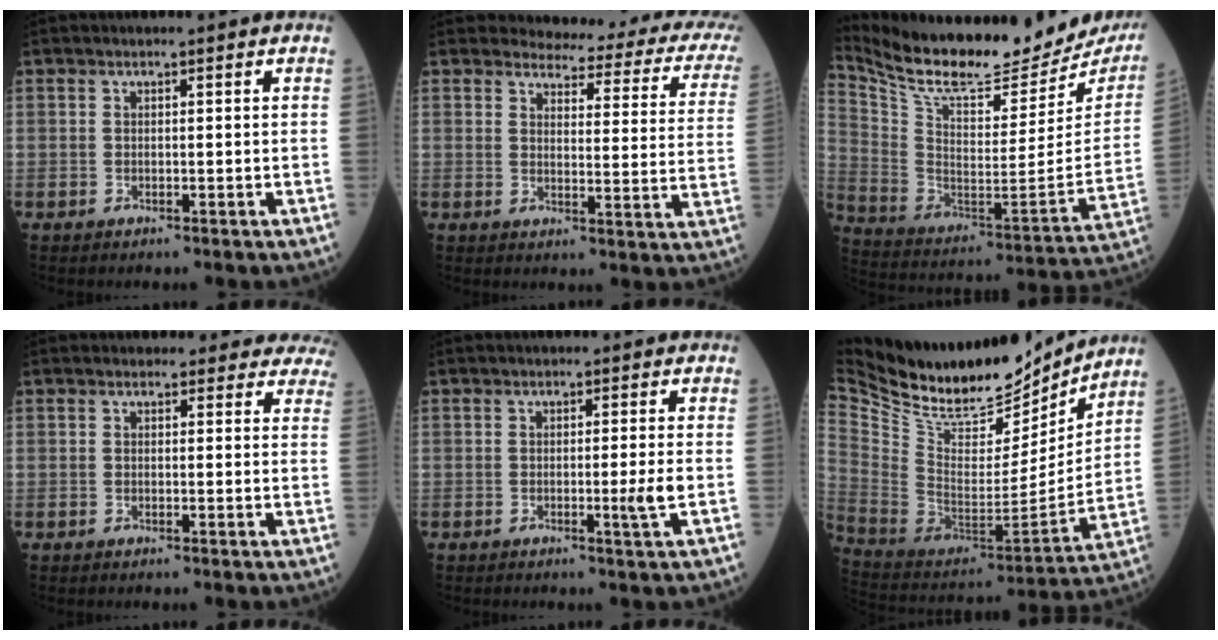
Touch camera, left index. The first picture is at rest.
{"total": 15.6, "force": [14.4, 2.6, 5.5], "torque": [-0.047, -0.063, 0.137]}
{"total": 26.1, "force": [23.6, 5.5, 9.6], "torque": [-0.187, -0.066, 0.349]}
{"total": 11.2, "force": [10.4, 4.0, 0.5], "torque": [0.051, -0.011, 0.075]}
{"total": 2.6, "force": [-0.5, -0.7, 2.4], "torque": [-0.041, -0.008, -0.007]}
{"total": 28.3, "force": [23.7, 9.2, 12.3], "torque": [-0.263, -0.020, 0.388]}